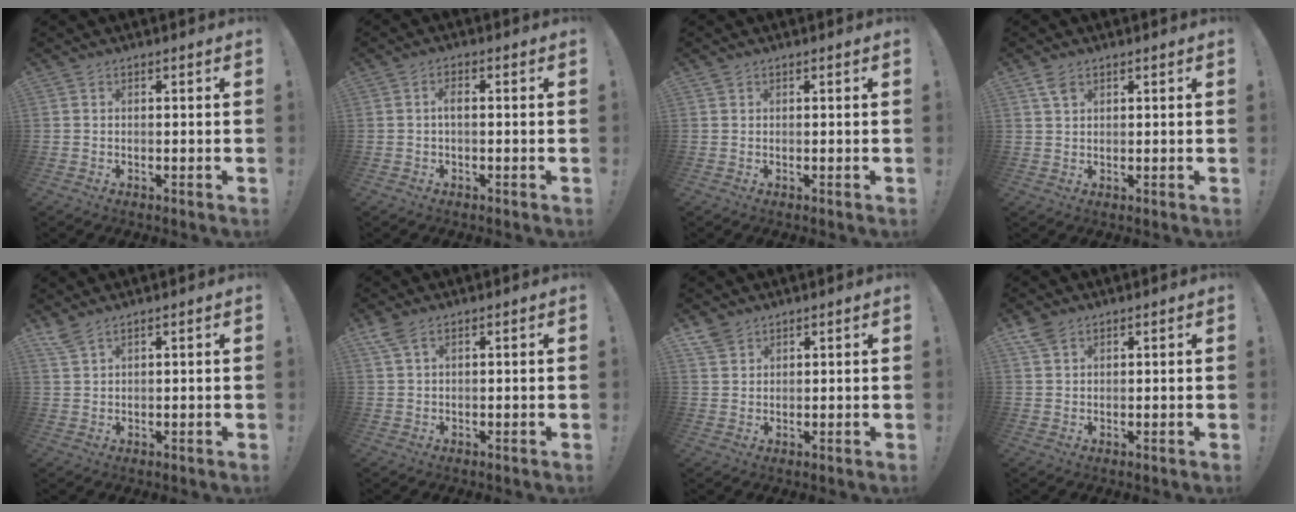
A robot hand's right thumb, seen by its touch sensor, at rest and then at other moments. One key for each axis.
{"total": 2.4, "fx": -0.2, "fy": 0.7, "fz": 2.3, "tx": -0.050, "ty": 0.010, "tz": -0.003}
{"total": 0.6, "fx": 0.5, "fy": 0.4, "fz": 0.1, "tx": 0.004, "ty": -0.003, "tz": 0.008}
{"total": 3.5, "fx": 2.1, "fy": 1.8, "fz": 2.1, "tx": -0.043, "ty": -0.001, "tz": 0.039}
{"total": 3.8, "fx": 3.1, "fy": 1.0, "fz": 2.1, "tx": -0.047, "ty": -0.012, "tz": 0.059}
{"total": 4.0, "fx": 2.4, "fy": 1.7, "fz": 2.8, "tx": -0.059, "ty": -0.004, "tz": 0.047}
{"total": 4.3, "fx": 3.5, "fy": 2.3, "fz": 1.1, "tx": -0.018, "ty": -0.020, "tz": 0.066}
{"total": 4.2, "fx": 2.9, "fy": 2.3, "fz": 1.9, "tx": -0.036, "ty": -0.010, "tz": 0.056}